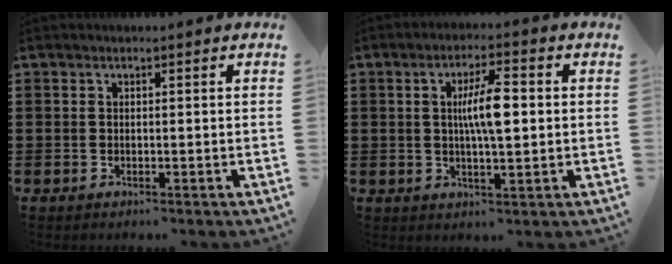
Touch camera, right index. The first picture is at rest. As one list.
[{"total": 6.9, "force": [0.8, 1.7, 6.6], "torque": [-0.123, 0.008, 0.009]}]